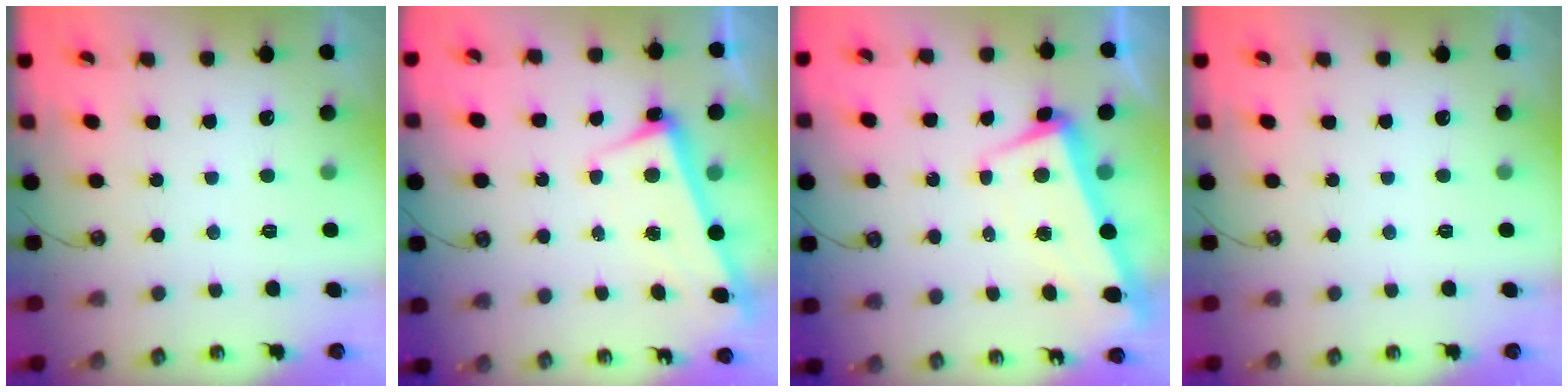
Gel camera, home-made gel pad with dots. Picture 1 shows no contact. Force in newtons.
{"total": 2.6, "press": 2.5, "slide": 0.7}
{"total": 2.1, "press": 0.6, "slide": 2.0}
{"total": 0.0}